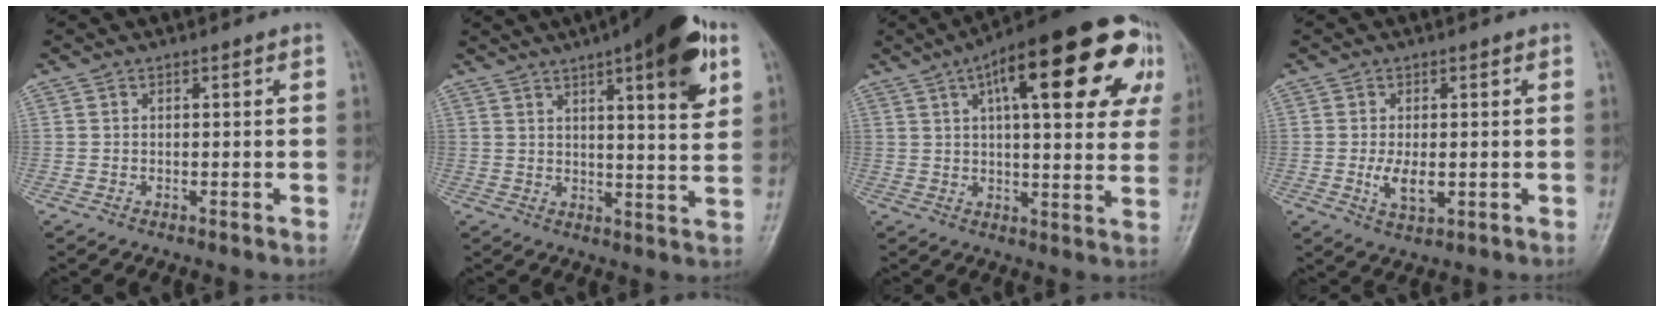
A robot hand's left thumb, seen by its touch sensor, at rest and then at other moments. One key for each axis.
{"total": 17.0, "fx": 8.3, "fy": 4.4, "fz": 14.2, "tx": -0.173, "ty": -0.024, "tz": 0.111}
{"total": 27.2, "fx": 10.7, "fy": 9.3, "fz": 23.2, "tx": -0.302, "ty": 0.018, "tz": 0.142}
{"total": 4.6, "fx": -0.6, "fy": 2.5, "fz": 3.9, "tx": -0.071, "ty": -0.010, "tz": -0.009}